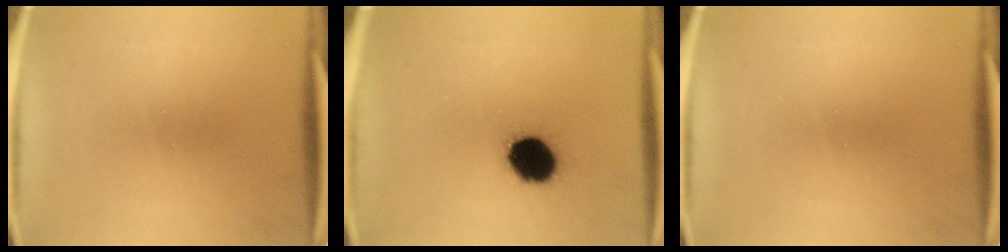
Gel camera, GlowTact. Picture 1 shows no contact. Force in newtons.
{"total": 11.9}
{"total": 0.0}